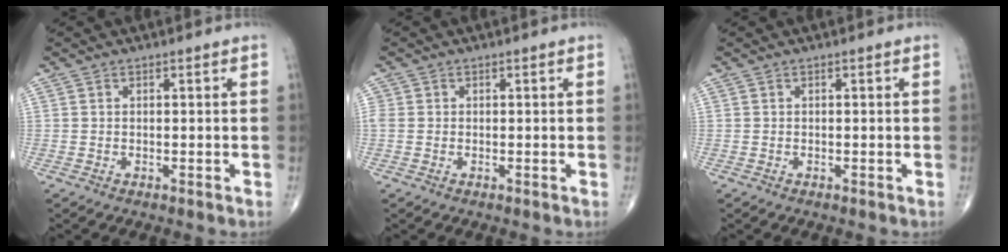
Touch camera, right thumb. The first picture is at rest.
{"total": 1.3, "force": [0.1, 1.2, 0.6], "torque": [-0.011, 0.006, 0.003]}
{"total": 0.0}